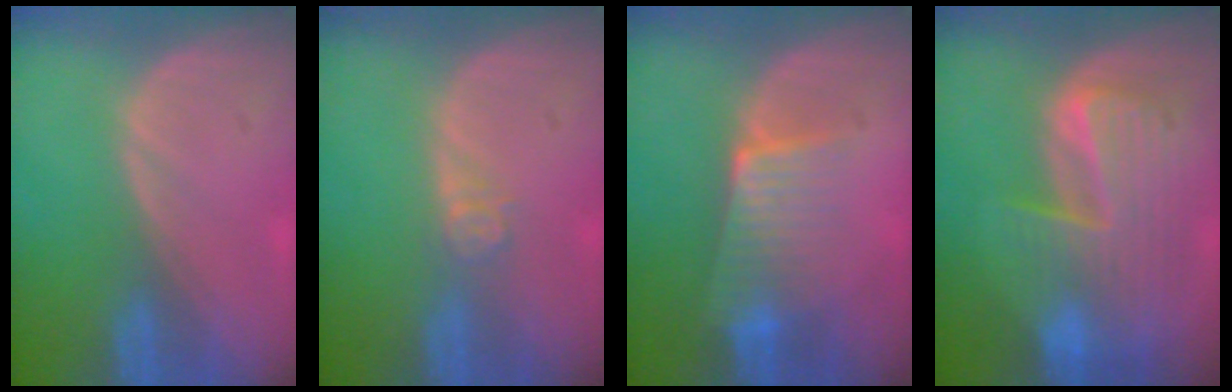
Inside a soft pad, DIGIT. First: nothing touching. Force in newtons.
{"total": 2.4, "press": 2.0, "slide": 1.3}
{"total": 6.5, "press": 5.9, "slide": 2.9}
{"total": 9.8, "press": 8.5, "slide": 4.9}